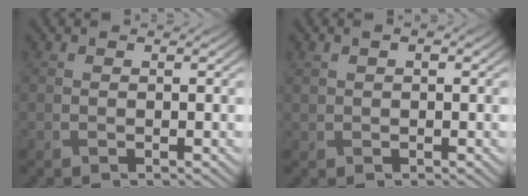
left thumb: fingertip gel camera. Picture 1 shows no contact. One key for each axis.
{"total": 1.6, "fx": 0.7, "fy": 0.8, "fz": 1.1, "tx": -0.025, "ty": 0.002, "tz": 0.016}